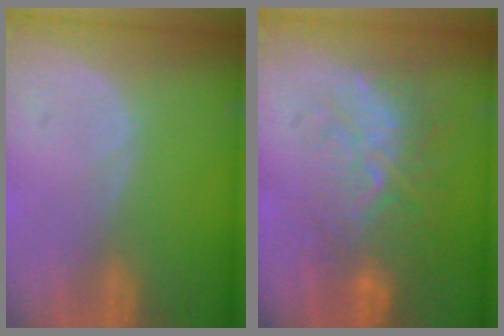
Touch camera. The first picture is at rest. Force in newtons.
{"total": 9.1, "press": 8.4, "slide": 3.4}